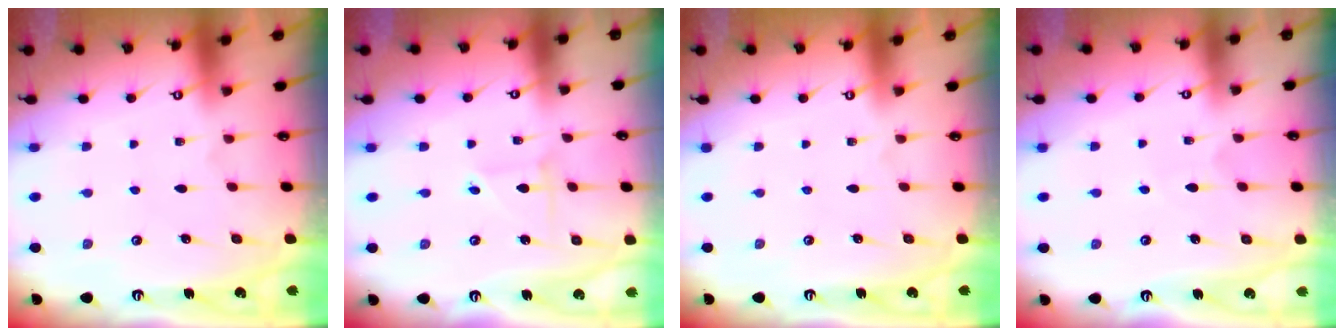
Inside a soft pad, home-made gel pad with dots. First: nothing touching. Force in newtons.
{"total": 2.2, "press": 2.2, "slide": 0.2}
{"total": 0.0}
{"total": 3.9, "press": 3.9, "slide": 0.4}